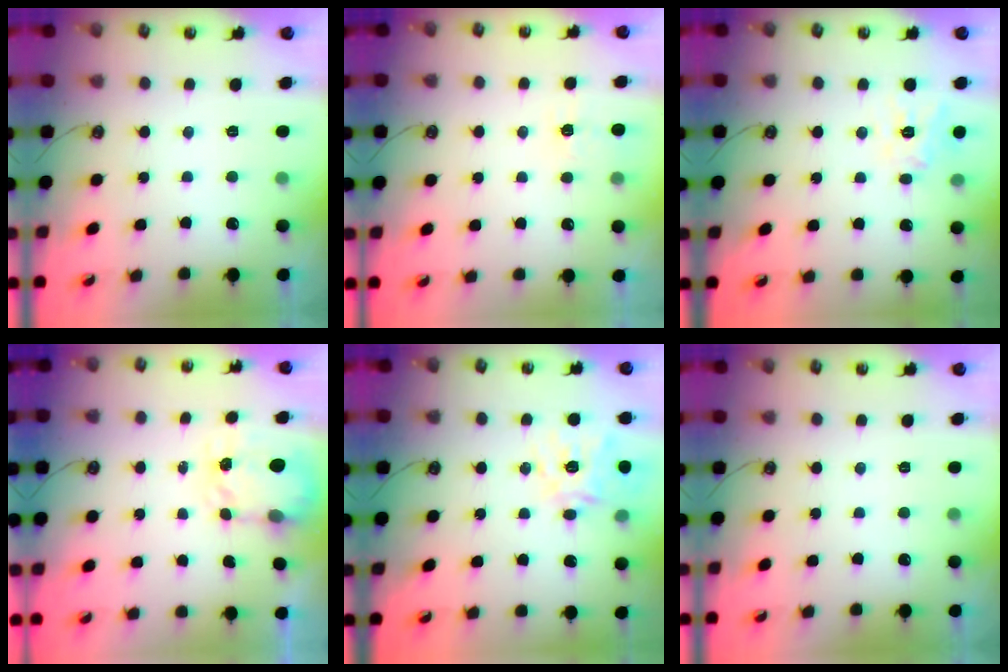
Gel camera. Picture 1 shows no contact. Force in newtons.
{"total": 5.4, "press": 5.4, "slide": 0.6}
{"total": 11.8, "press": 11.7, "slide": 1.2}
{"total": 3.6, "press": 3.5, "slide": 0.4}
{"total": 17.4, "press": 17.3, "slide": 1.9}
{"total": 0.0}